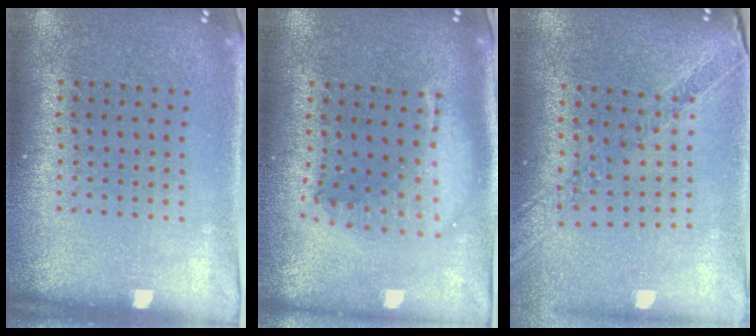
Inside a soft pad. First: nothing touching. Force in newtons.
{"total": 1.9, "press": 1.6, "slide": 1.1}
{"total": 1.1, "press": 1.1, "slide": 0.2}